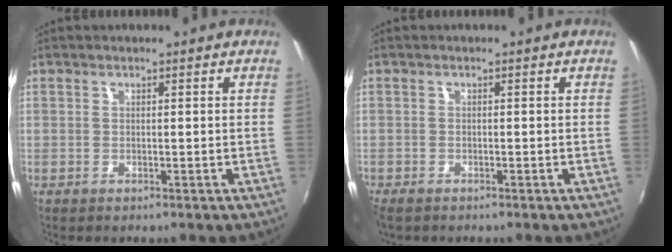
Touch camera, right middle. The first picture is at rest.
{"total": 1.8, "force": [-1.5, 0.8, 0.7], "torque": [-0.018, -0.009, -0.029]}